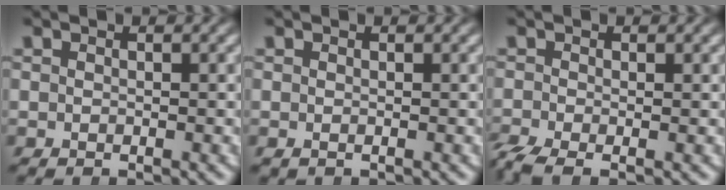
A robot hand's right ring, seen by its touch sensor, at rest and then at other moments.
{"total": 0.6, "force": [-0.1, 0.5, 0.2], "torque": [-0.009, 0.000, -0.003]}
{"total": 3.1, "force": [-1.9, 1.7, 1.7], "torque": [-0.042, -0.018, -0.025]}